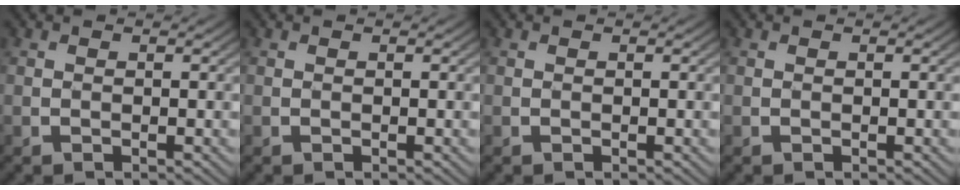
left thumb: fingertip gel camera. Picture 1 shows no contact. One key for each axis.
{"total": 0.0}
{"total": 0.0}
{"total": 0.0}